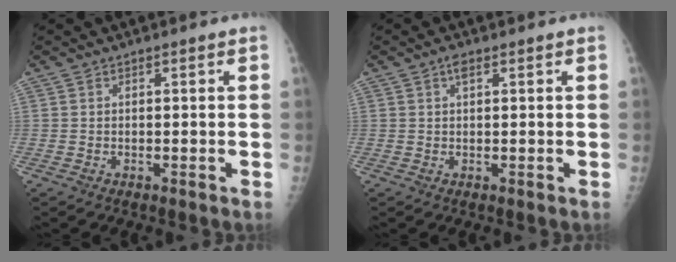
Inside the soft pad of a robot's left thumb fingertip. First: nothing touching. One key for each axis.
{"total": 1.7, "fx": 0.8, "fy": 0.8, "fz": 1.2, "tx": -0.015, "ty": 0.000, "tz": 0.013}